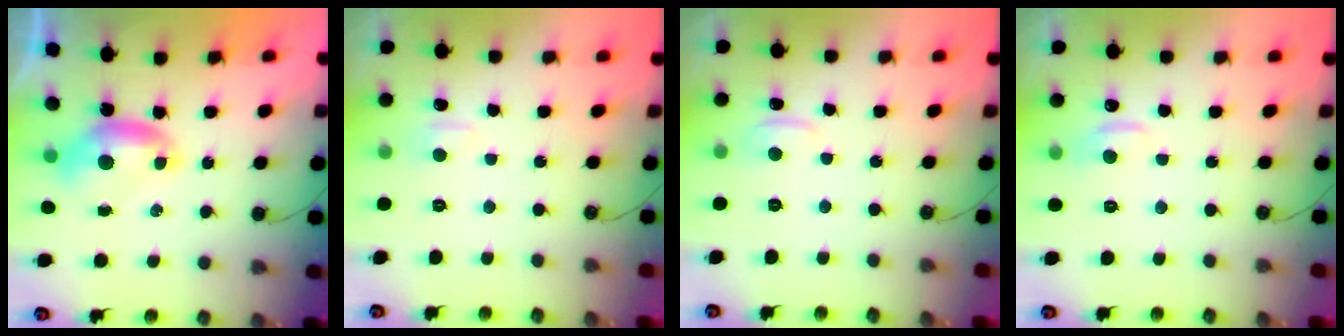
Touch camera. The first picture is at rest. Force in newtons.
{"total": 1.0, "press": 0.7, "slide": 0.8}
{"total": 2.0, "press": 1.9, "slide": 0.4}
{"total": 2.6, "press": 2.5, "slide": 0.8}